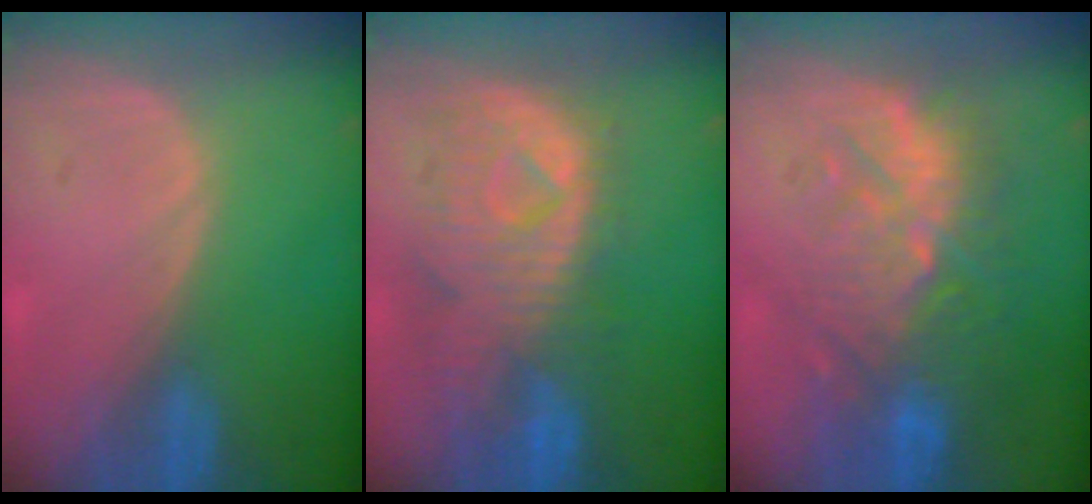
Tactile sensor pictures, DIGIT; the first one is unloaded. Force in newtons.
{"total": 11.0, "press": 9.7, "slide": 5.3}
{"total": 10.1, "press": 9.7, "slide": 2.8}